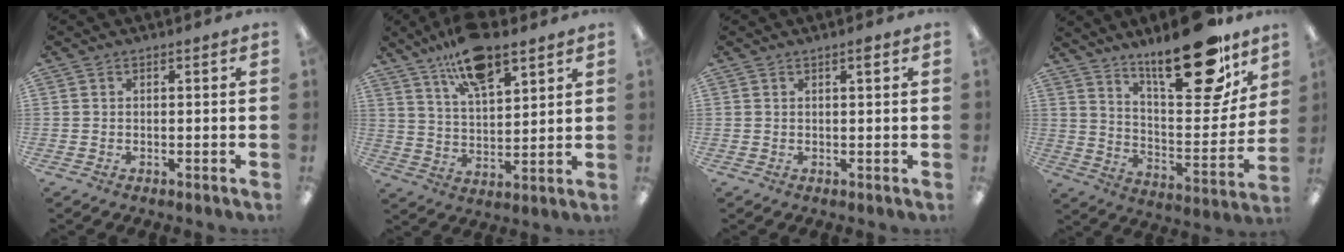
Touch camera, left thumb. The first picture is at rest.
{"total": 13.3, "force": [9.9, 4.7, 7.6], "torque": [-0.132, -0.042, 0.174]}
{"total": 1.5, "force": [0.9, 0.2, 1.2], "torque": [-0.020, -0.002, 0.013]}
{"total": 23.3, "force": [17.2, 7.4, 13.9], "torque": [-0.184, -0.124, 0.280]}